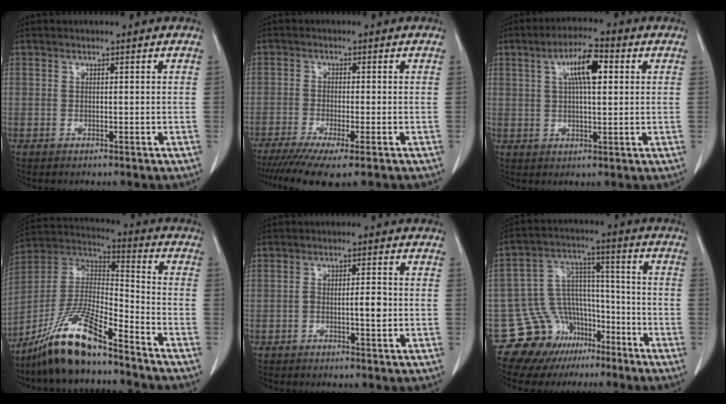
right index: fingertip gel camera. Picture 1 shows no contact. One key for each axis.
{"total": 8.8, "fx": -6.3, "fy": 0.6, "fz": 6.0, "tx": -0.093, "ty": -0.019, "tz": -0.101}
{"total": 7.6, "fx": 2.4, "fy": 1.8, "fz": 7.0, "tx": -0.125, "ty": 0.016, "tz": 0.039}
{"total": 15.1, "fx": -11.5, "fy": 2.1, "fz": 9.5, "tx": -0.186, "ty": 0.000, "tz": -0.212}
{"total": 3.1, "fx": -0.7, "fy": 0.6, "fz": 3.0, "tx": -0.049, "ty": 0.003, "tz": -0.010}
{"total": 13.3, "fx": -8.5, "fy": 9.8, "fz": 2.7, "tx": -0.045, "ty": 0.083, "tz": -0.130}